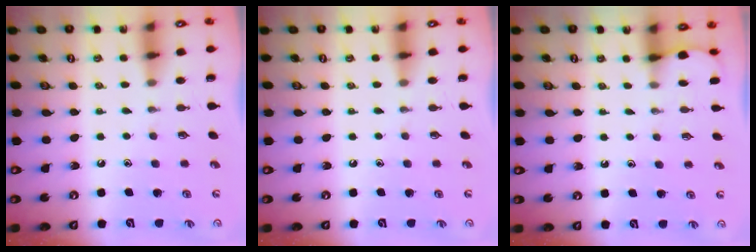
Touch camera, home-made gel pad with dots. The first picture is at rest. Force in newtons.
{"total": 0.0}
{"total": 1.9, "press": 1.9, "slide": 0.2}